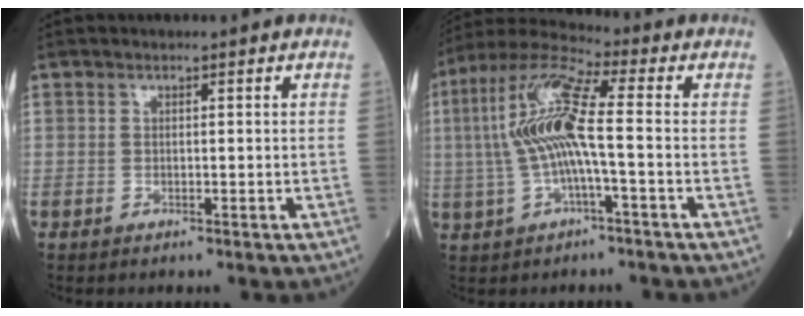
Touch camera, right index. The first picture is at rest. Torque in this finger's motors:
{"motor_torque": [0.91, 0.40, 0.36, 0.21]}